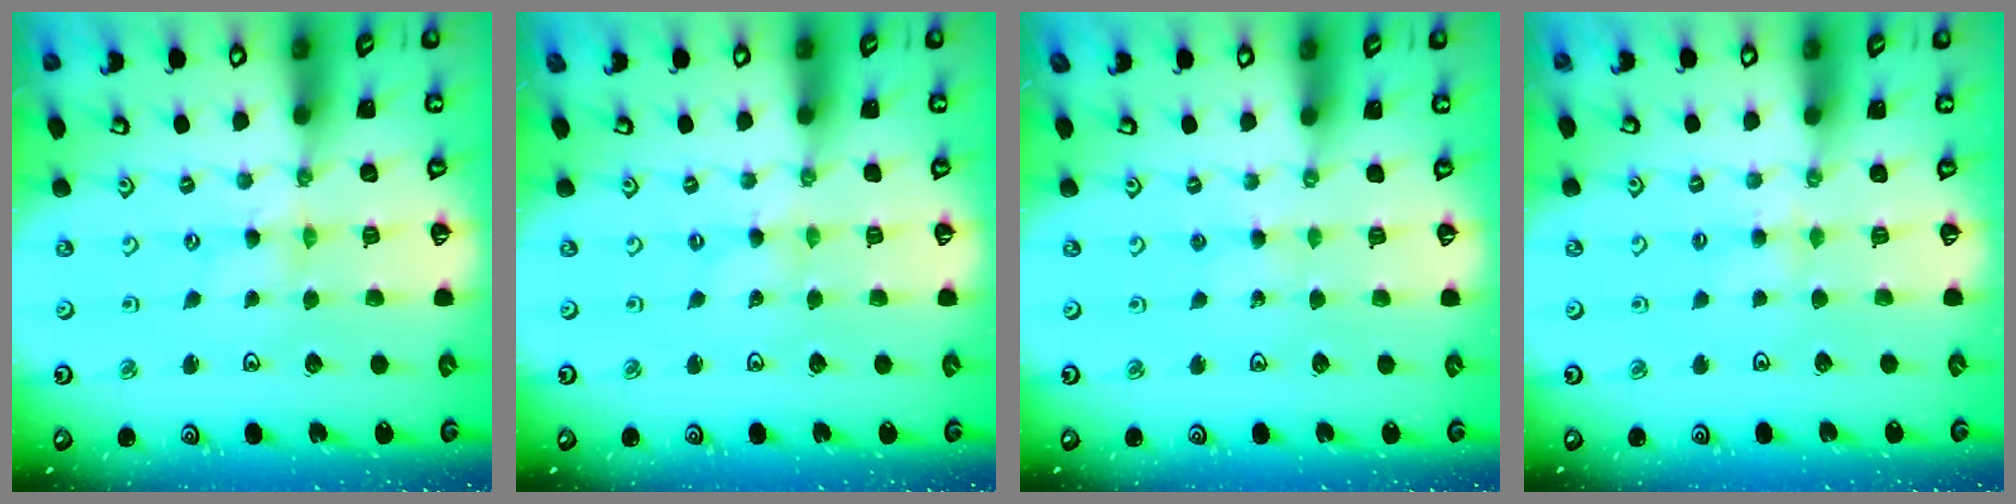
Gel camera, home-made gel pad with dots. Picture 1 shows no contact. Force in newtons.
{"total": 0.0}
{"total": 2.3, "press": 2.3, "slide": 0.3}
{"total": 3.9, "press": 3.9, "slide": 0.4}